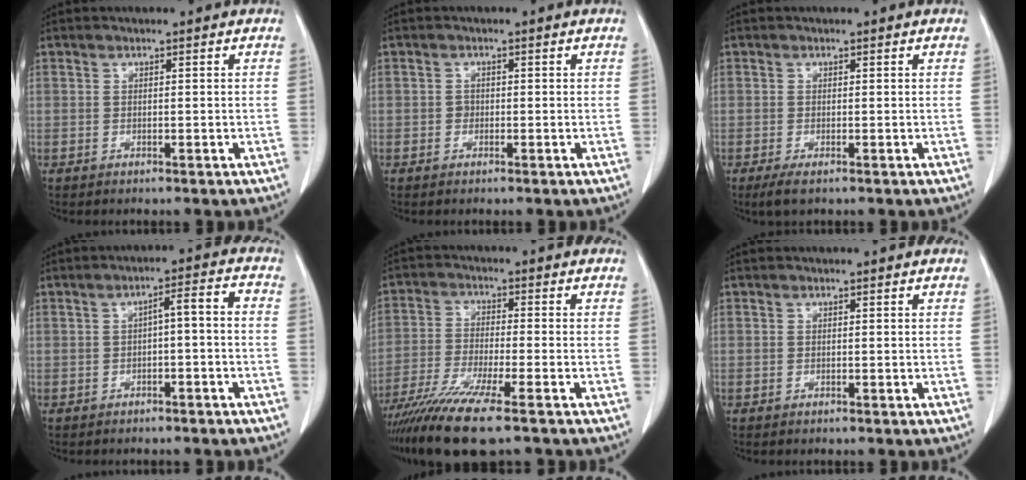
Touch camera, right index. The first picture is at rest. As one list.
[{"total": 0.9, "force": [-0.2, 0.9, 0.3], "torque": [-0.002, 0.004, -0.005]}, {"total": 1.7, "force": [-1.0, 0.5, 1.3], "torque": [-0.028, -0.004, -0.014]}, {"total": 3.8, "force": [-0.9, 0.4, 3.7], "torque": [-0.058, 0.020, -0.010]}, {"total": 11.8, "force": [-8.6, 0.0, 8.0], "torque": [-0.146, -0.031, -0.147]}, {"total": 0.0}]